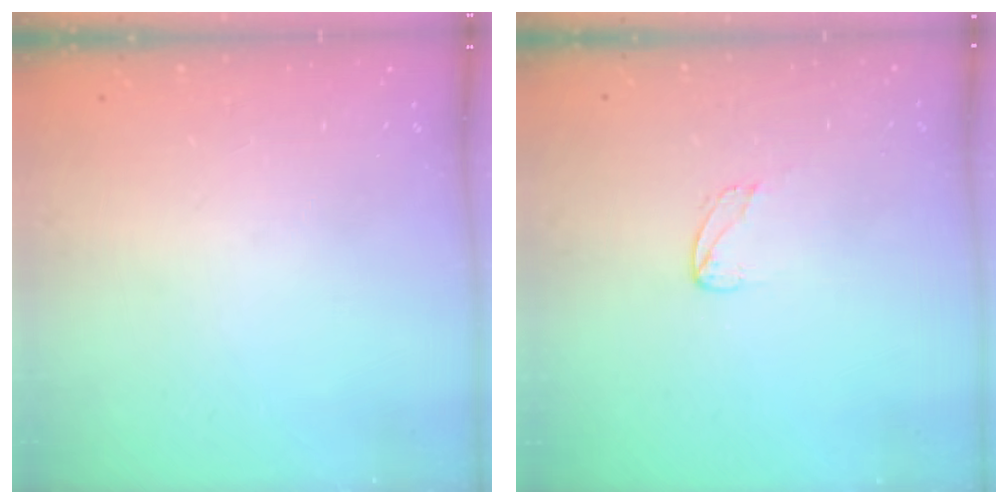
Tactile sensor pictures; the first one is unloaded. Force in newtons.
{"total": 2.4, "press": 2.4, "slide": 0.1}